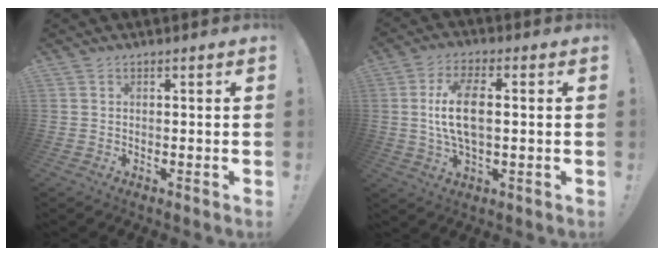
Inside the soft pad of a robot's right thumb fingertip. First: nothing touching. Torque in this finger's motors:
{"motor_torque": [-0.06, 0.63, 0.70, 0.60, 0.11]}